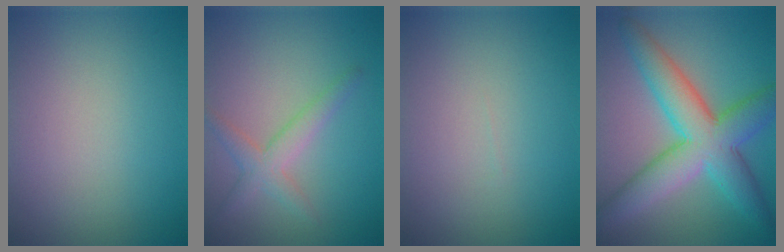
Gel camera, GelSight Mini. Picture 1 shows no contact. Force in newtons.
{"total": 2.6, "press": 2.6, "slide": 0.1}
{"total": 0.0}
{"total": 7.3, "press": 7.3, "slide": 0.4}